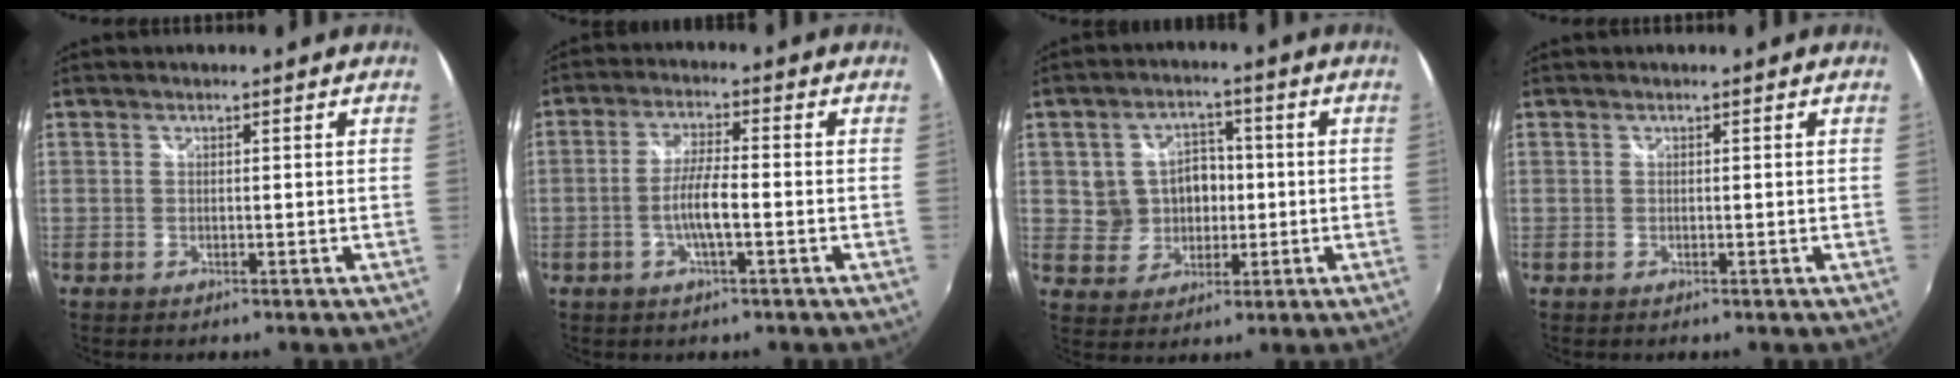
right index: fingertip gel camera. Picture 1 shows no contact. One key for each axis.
{"total": 5.6, "fx": -1.7, "fy": 0.6, "fz": 5.3, "tx": -0.103, "ty": 0.002, "tz": -0.032}
{"total": 7.8, "fx": 0.2, "fy": 7.1, "fz": 3.3, "tx": -0.069, "ty": 0.019, "tz": 0.018}
{"total": 0.0}